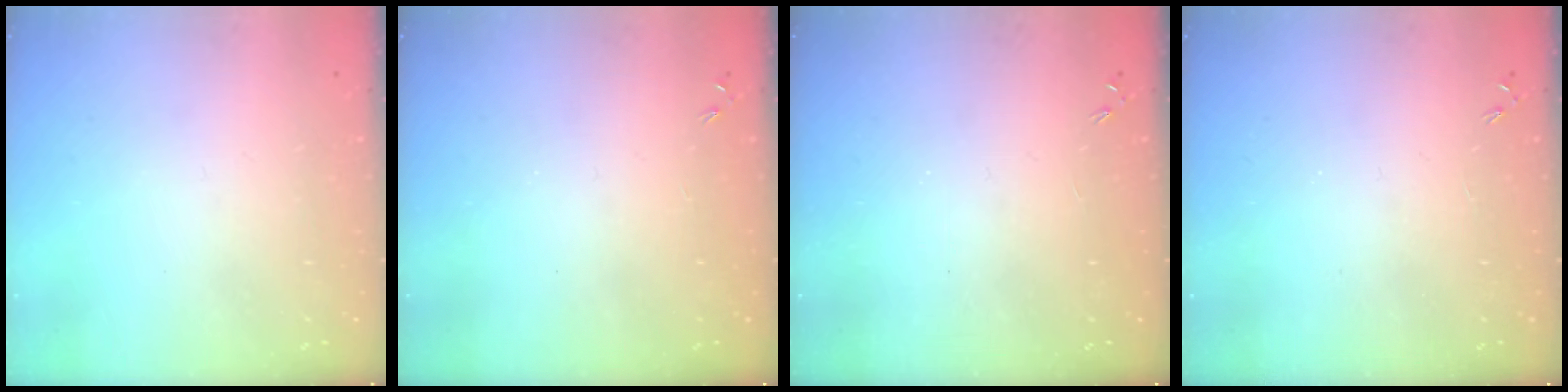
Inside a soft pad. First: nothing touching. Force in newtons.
{"total": 0.0}
{"total": 0.0}
{"total": 0.0}